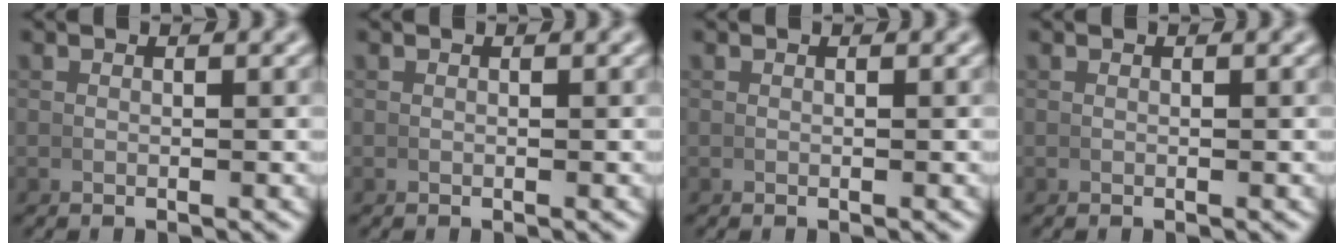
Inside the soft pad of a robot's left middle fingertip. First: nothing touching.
{"total": 0.0}
{"total": 0.0}
{"total": 0.0}